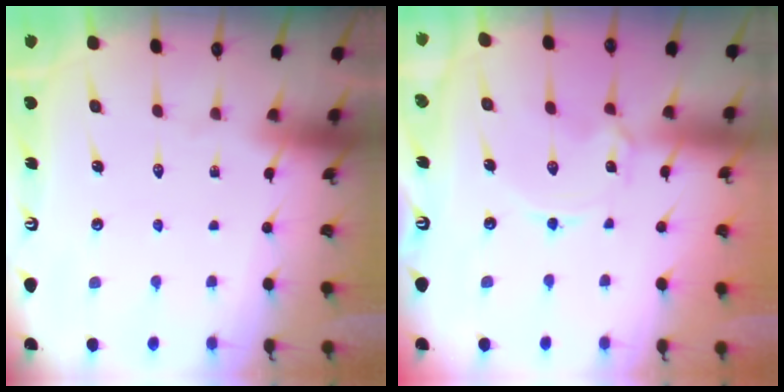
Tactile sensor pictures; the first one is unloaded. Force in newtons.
{"total": 1.8, "press": 1.7, "slide": 0.3}